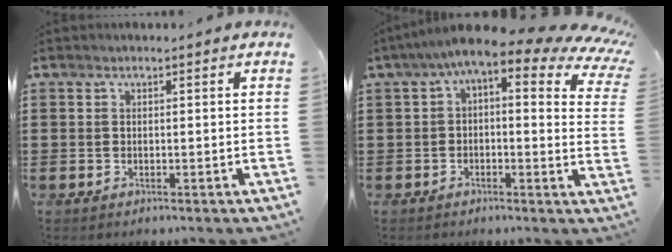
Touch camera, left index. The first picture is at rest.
{"total": 6.4, "force": [3.5, 0.9, 5.3], "torque": [-0.107, -0.027, 0.053]}